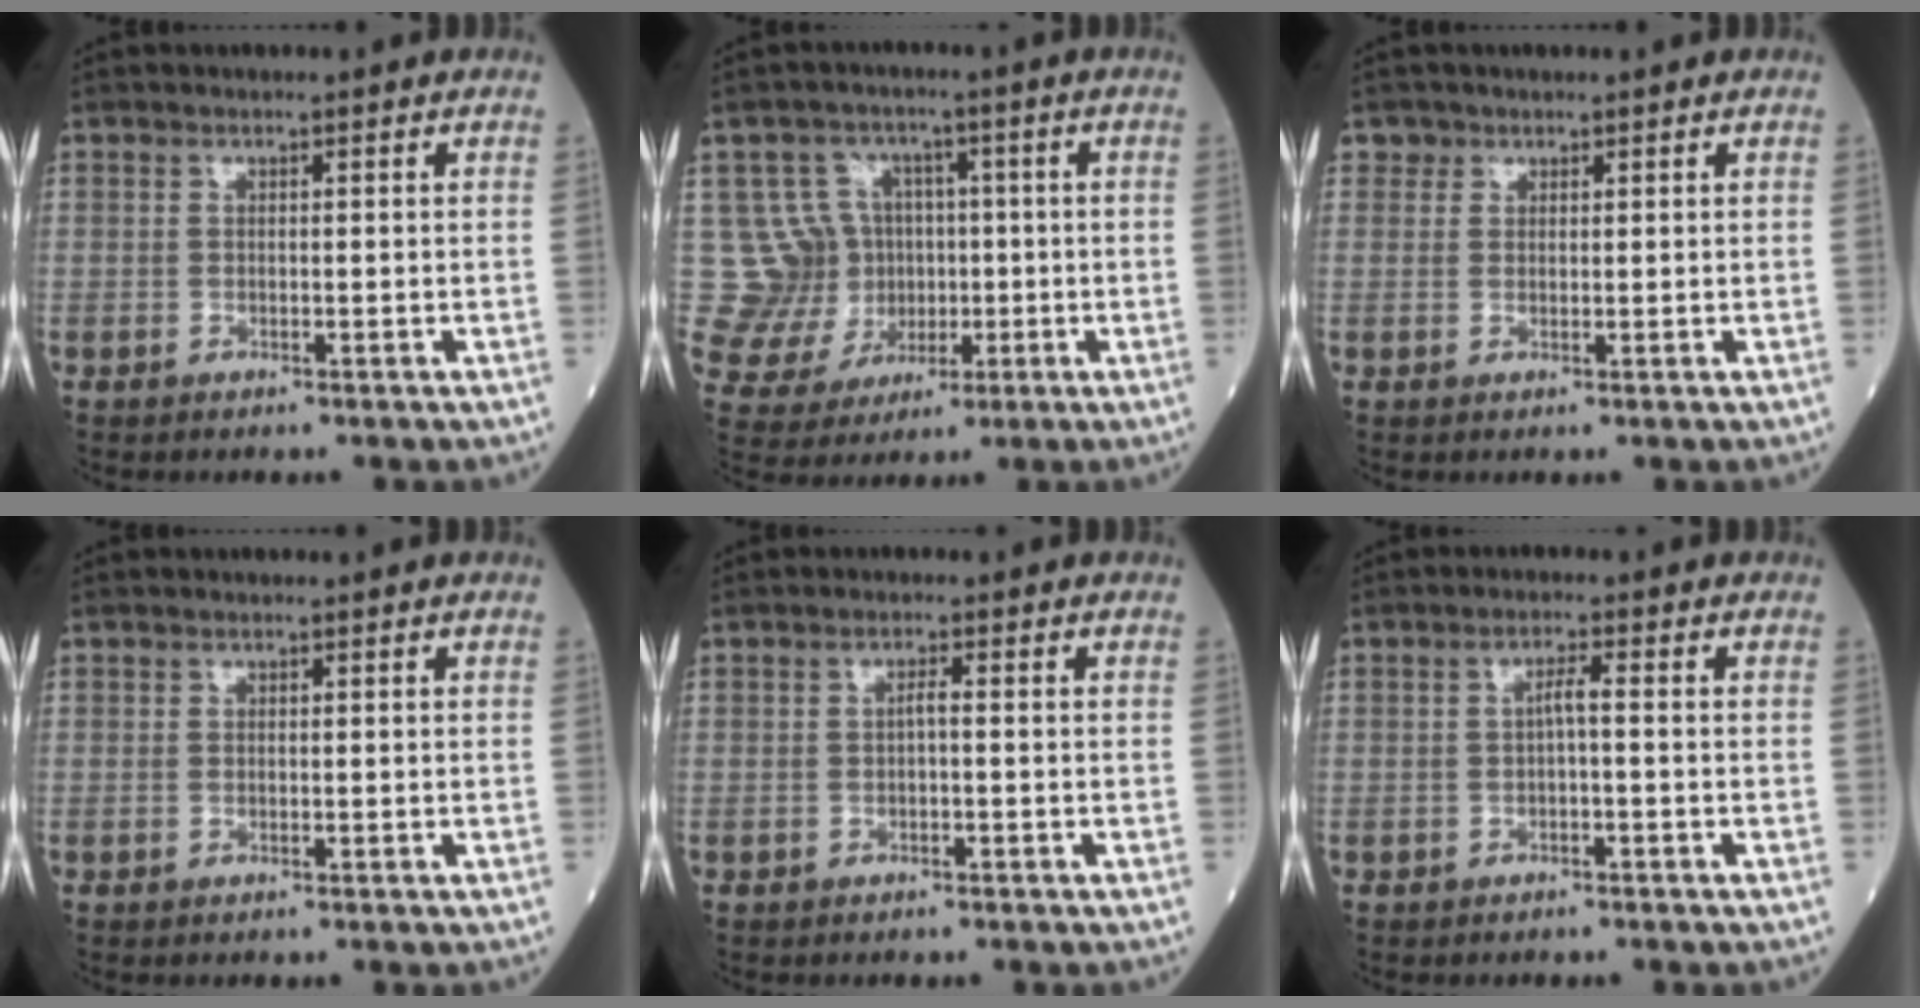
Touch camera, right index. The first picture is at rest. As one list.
[{"total": 10.0, "force": [0.9, 9.8, 1.7], "torque": [-0.039, 0.040, 0.032]}, {"total": 1.2, "force": [0.7, 0.9, -0.2], "torque": [0.013, 0.001, 0.008]}, {"total": 0.0}, {"total": 1.0, "force": [-0.2, 0.1, 1.0], "torque": [-0.017, 0.002, -0.004]}, {"total": 1.8, "force": [-0.3, 0.1, 1.8], "torque": [-0.030, 0.004, -0.005]}]